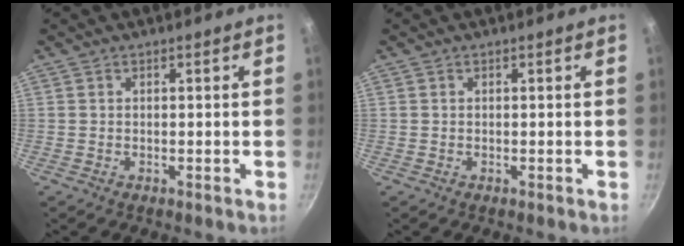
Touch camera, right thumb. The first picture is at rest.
{"total": 0.0}